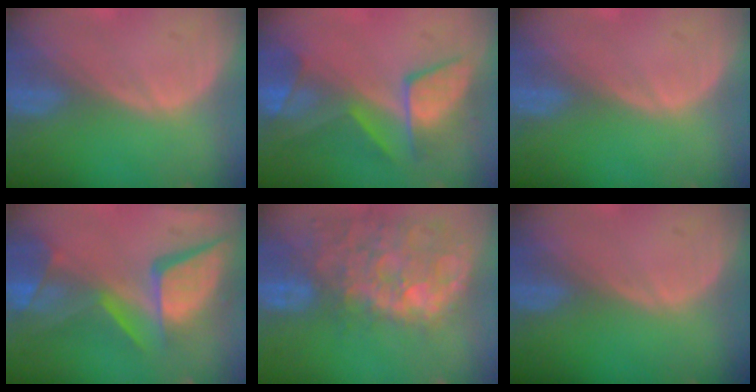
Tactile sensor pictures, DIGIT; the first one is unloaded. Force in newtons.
{"total": 8.0, "press": 7.9, "slide": 1.6}
{"total": 0.0}
{"total": 13.1, "press": 10.8, "slide": 7.5}
{"total": 13.5, "press": 11.6, "slide": 6.8}
{"total": 0.0}